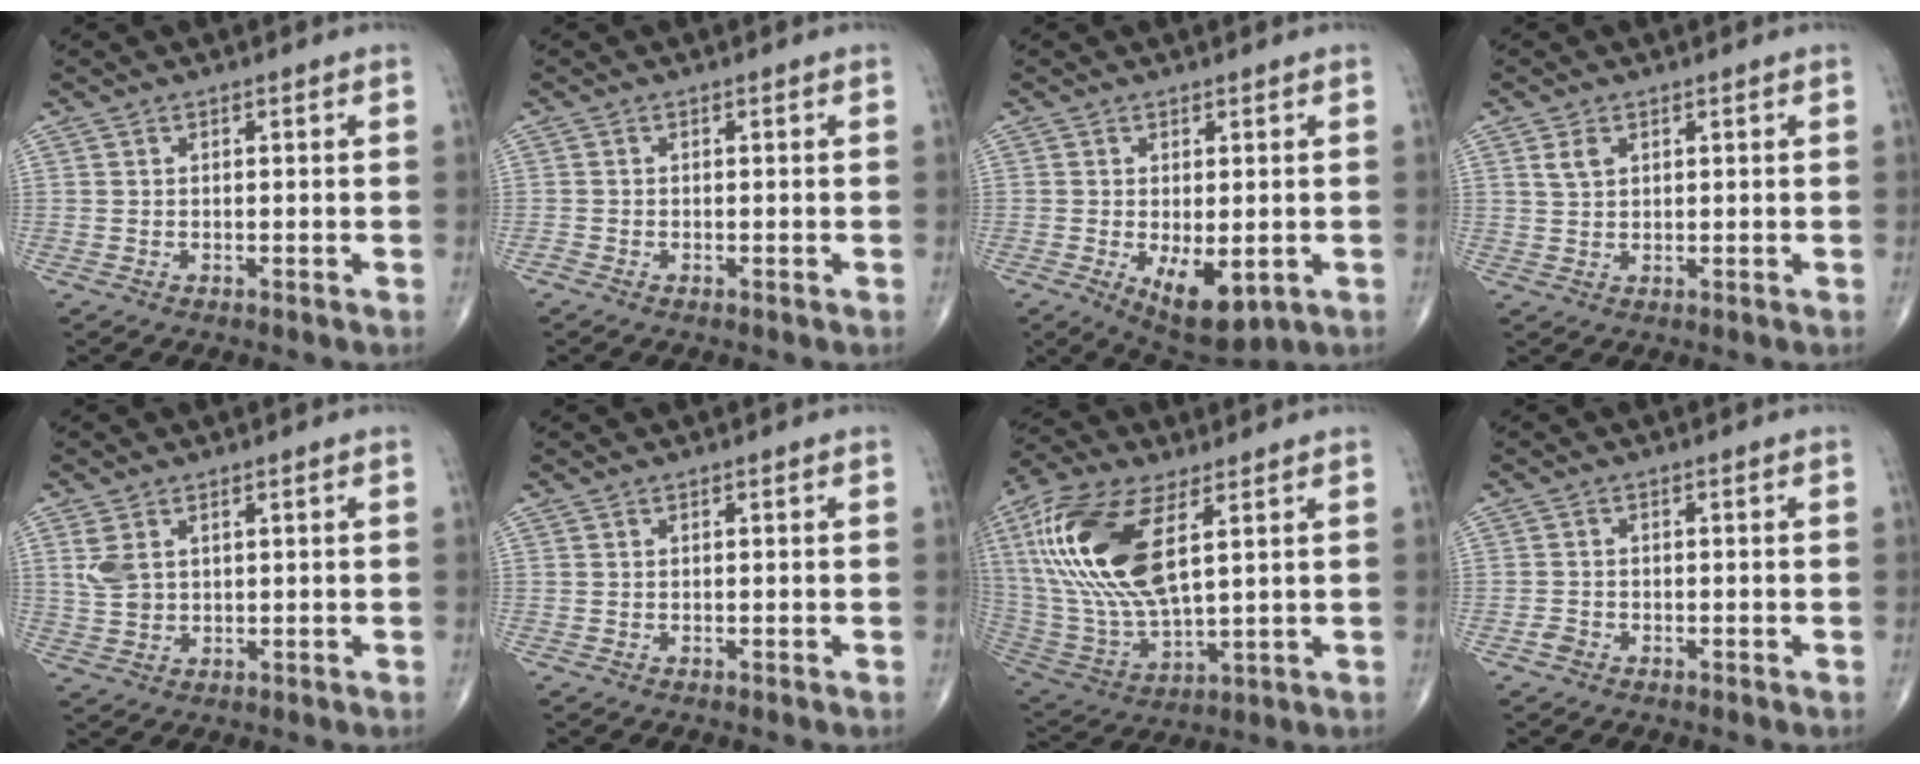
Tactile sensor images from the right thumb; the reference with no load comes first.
{"total": 0.6, "force": [-0.4, 0.3, 0.3], "torque": [-0.008, -0.001, -0.010]}
{"total": 8.7, "force": [-2.3, 4.0, 7.4], "torque": [-0.104, -0.015, -0.019]}
{"total": 2.7, "force": [1.2, 1.7, 1.6], "torque": [-0.028, 0.000, 0.027]}
{"total": 4.3, "force": [1.6, 2.7, 2.8], "torque": [-0.058, -0.001, 0.042]}
{"total": 0.0}
{"total": 22.6, "force": [6.8, 10.0, 19.0], "torque": [-0.415, -0.019, 0.132]}
{"total": 1.4, "force": [-0.9, 0.9, 0.4], "torque": [-0.007, 0.004, -0.020]}